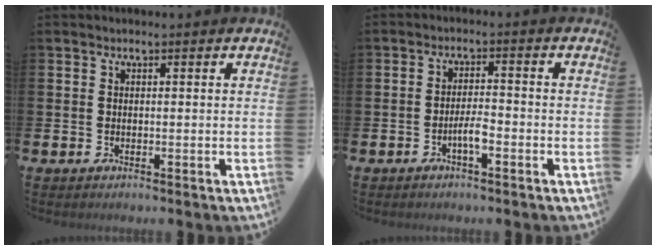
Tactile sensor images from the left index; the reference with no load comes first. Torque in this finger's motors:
{"motor_torque": [0.49, 0.34, 0.07, 0.04]}